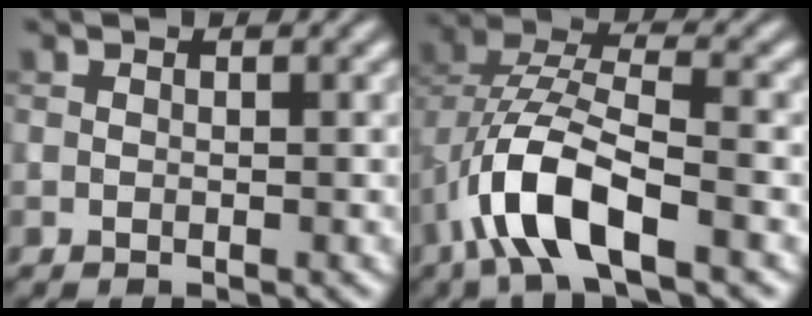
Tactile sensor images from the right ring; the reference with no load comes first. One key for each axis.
{"total": 8.0, "fx": -3.5, "fy": 3.2, "fz": 6.4, "tx": -0.135, "ty": 0.004, "tz": -0.073}